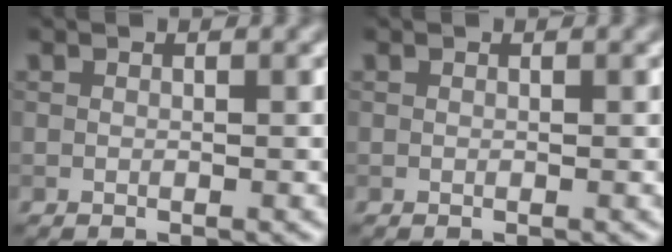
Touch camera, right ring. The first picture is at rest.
{"total": 0.0}